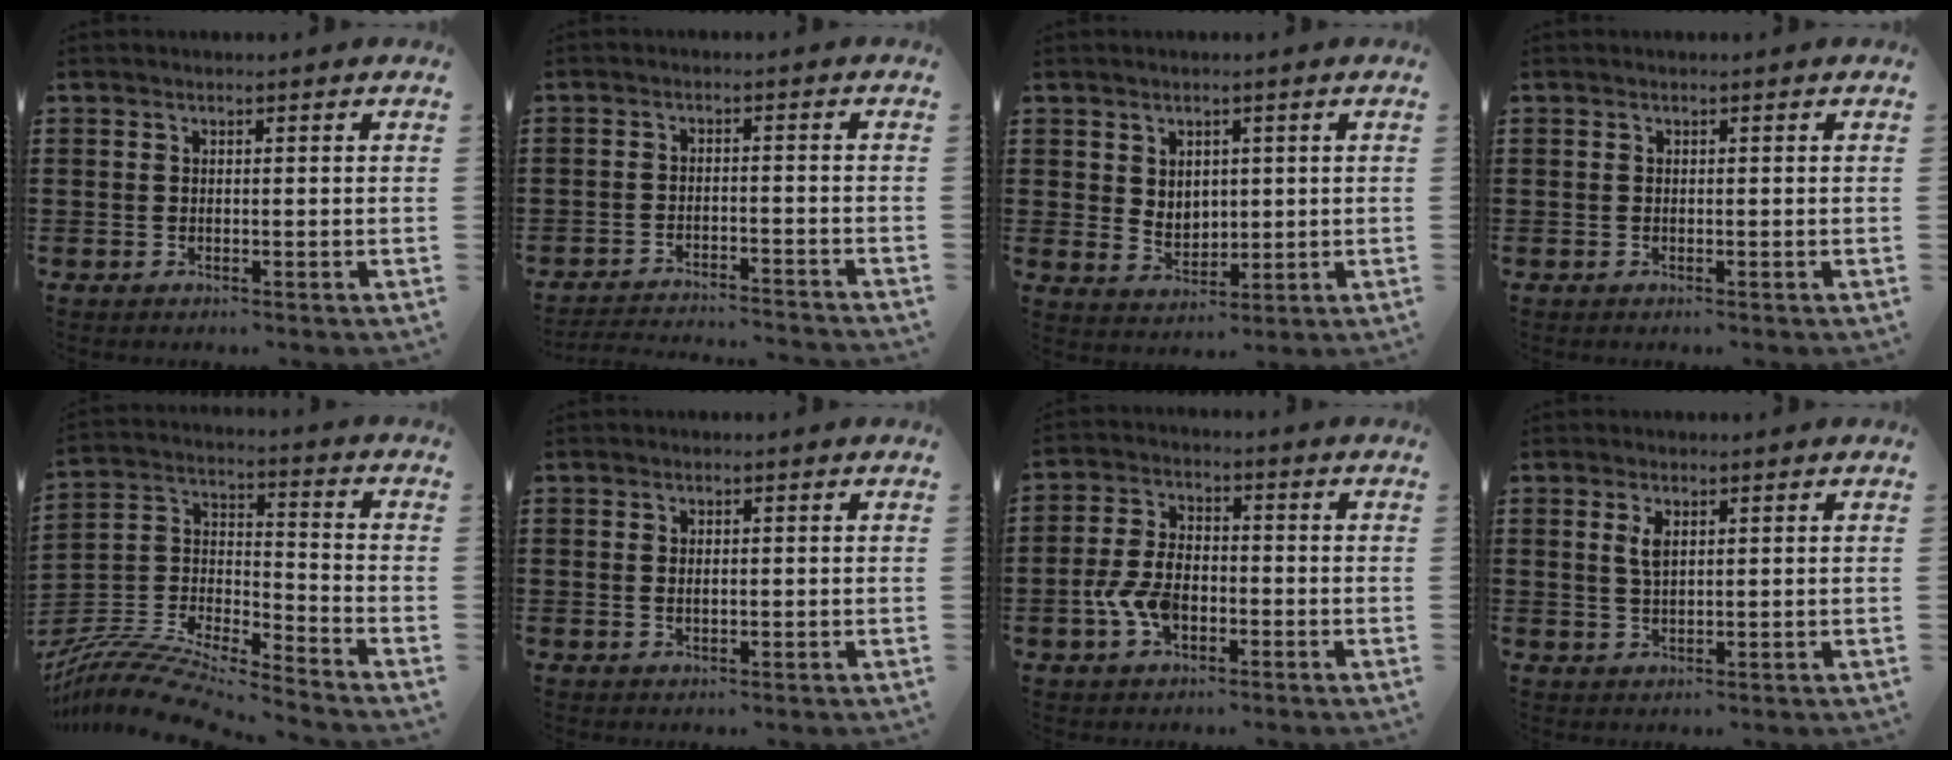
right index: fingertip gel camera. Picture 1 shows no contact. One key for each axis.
{"total": 3.1, "fx": -3.0, "fy": -0.2, "fz": 0.4, "tx": -0.011, "ty": -0.002, "tz": -0.065}
{"total": 3.4, "fx": 1.8, "fy": 2.7, "fz": 0.9, "tx": -0.021, "ty": 0.006, "tz": 0.031}
{"total": 0.0}
{"total": 10.5, "fx": -9.8, "fy": 1.1, "fz": 3.6, "tx": -0.076, "ty": 0.012, "tz": -0.199}
{"total": 1.1, "fx": 0.1, "fy": 0.5, "fz": 1.0, "tx": -0.020, "ty": 0.003, "tz": 0.001}
{"total": 6.4, "fx": -2.3, "fy": 3.9, "fz": 4.5, "tx": -0.119, "ty": -0.002, "tz": -0.049}
{"total": 2.6, "fx": 1.0, "fy": 0.9, "fz": 2.1, "tx": -0.047, "ty": 0.003, "tz": 0.017}